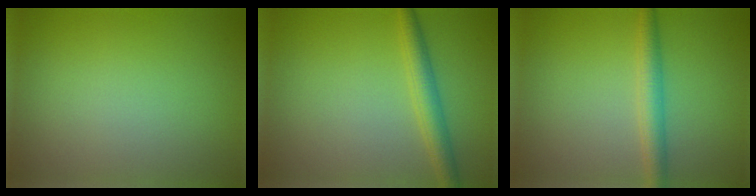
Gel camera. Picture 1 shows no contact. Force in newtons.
{"total": 2.7, "press": 2.7, "slide": 0.1}
{"total": 2.7, "press": 2.7, "slide": 0.1}